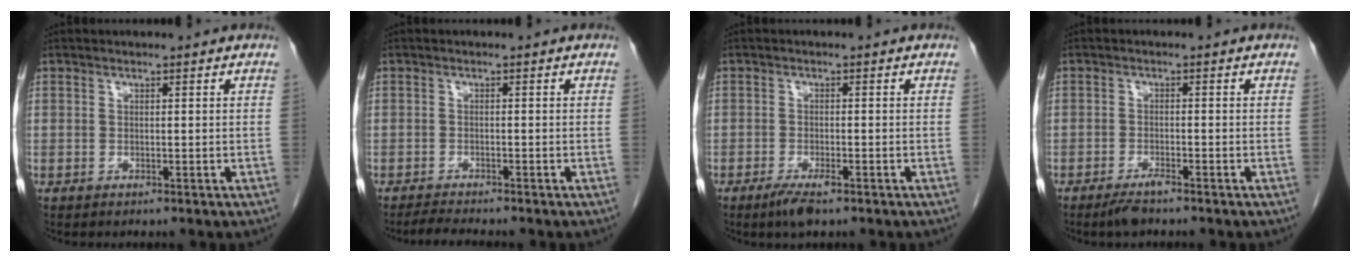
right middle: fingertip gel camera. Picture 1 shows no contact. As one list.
[{"total": 2.7, "force": [-2.6, -0.2, 0.9], "torque": [-0.026, -0.014, -0.043]}, {"total": 3.3, "force": [-2.2, 0.6, 2.4], "torque": [-0.047, -0.005, -0.038]}, {"total": 2.7, "force": [-2.2, 0.2, 1.6], "torque": [-0.036, -0.005, -0.041]}]